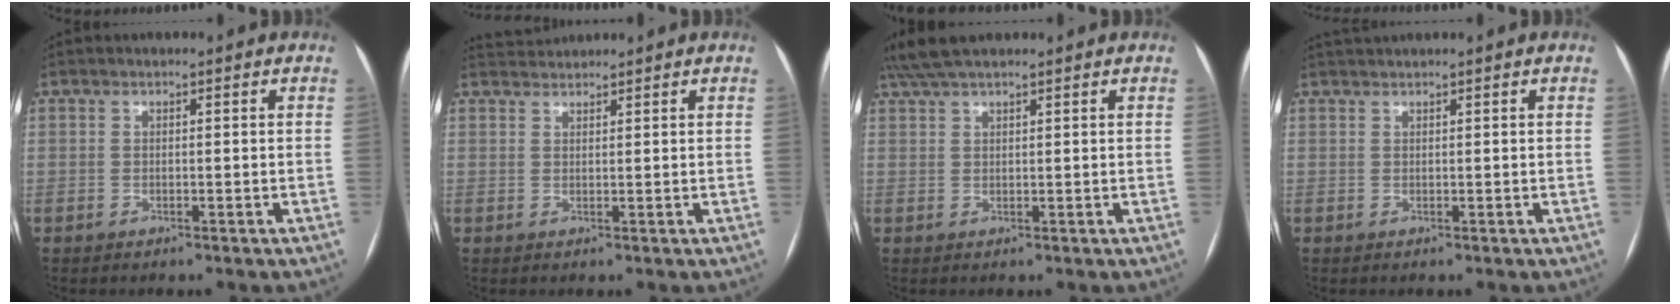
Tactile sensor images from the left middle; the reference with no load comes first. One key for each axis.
{"total": 2.4, "fx": 2.4, "fy": 0.0, "fz": -0.3, "tx": -0.004, "ty": 0.018, "tz": 0.050}
{"total": 6.0, "fx": 5.0, "fy": 0.9, "fz": 3.1, "tx": -0.059, "ty": 0.039, "tz": 0.095}
{"total": 1.4, "fx": 1.3, "fy": -0.3, "fz": 0.2, "tx": -0.004, "ty": 0.014, "tz": 0.031}